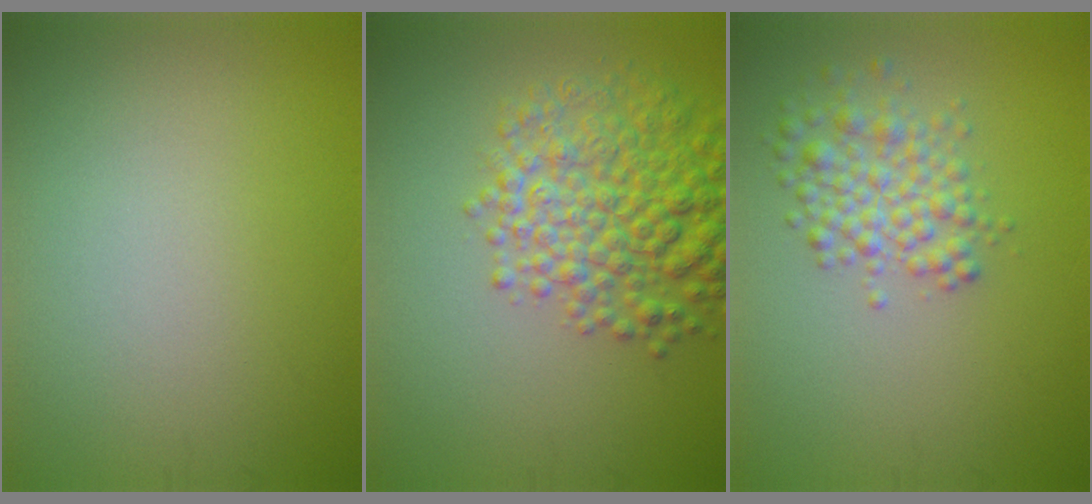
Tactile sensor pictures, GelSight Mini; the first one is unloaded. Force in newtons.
{"total": 6.9, "press": 6.9, "slide": 0.3}
{"total": 3.7, "press": 3.7, "slide": 0.2}